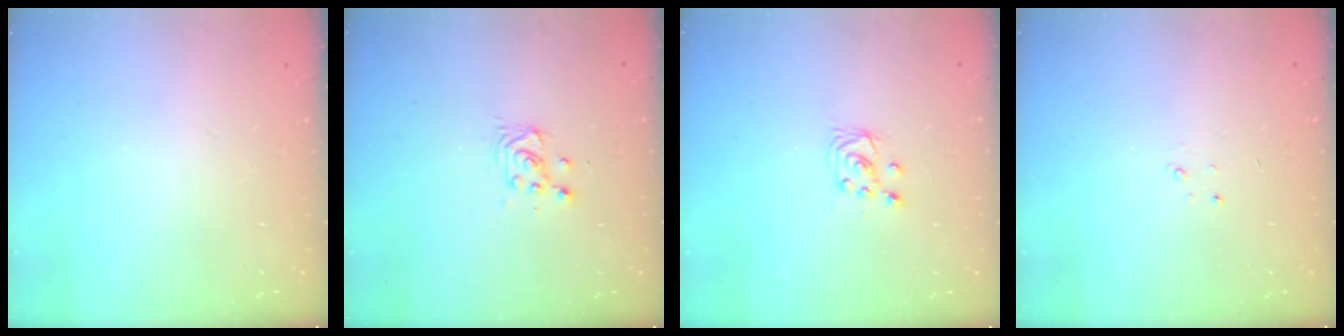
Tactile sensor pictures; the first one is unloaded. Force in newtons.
{"total": 3.1, "press": 3.1, "slide": 0.2}
{"total": 4.0, "press": 4.0, "slide": 0.4}
{"total": 1.5, "press": 1.5, "slide": 0.2}